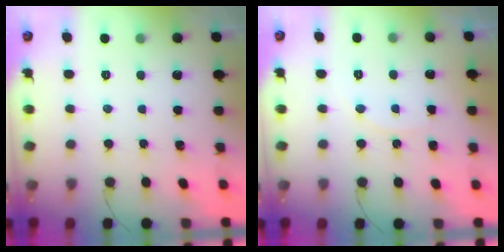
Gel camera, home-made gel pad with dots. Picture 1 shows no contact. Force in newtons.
{"total": 6.1, "press": 6.1, "slide": 0.5}